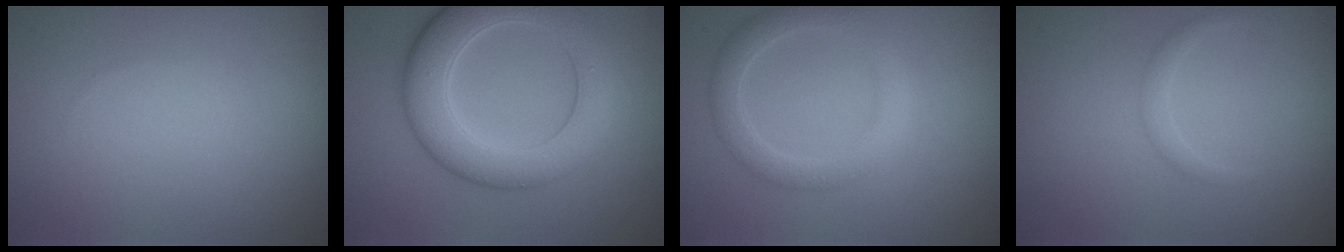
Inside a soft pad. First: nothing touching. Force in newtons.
{"total": 7.2, "press": 7.2, "slide": 0.0}
{"total": 3.0, "press": 3.0, "slide": 0.3}
{"total": 1.0, "press": 1.0, "slide": 0.0}